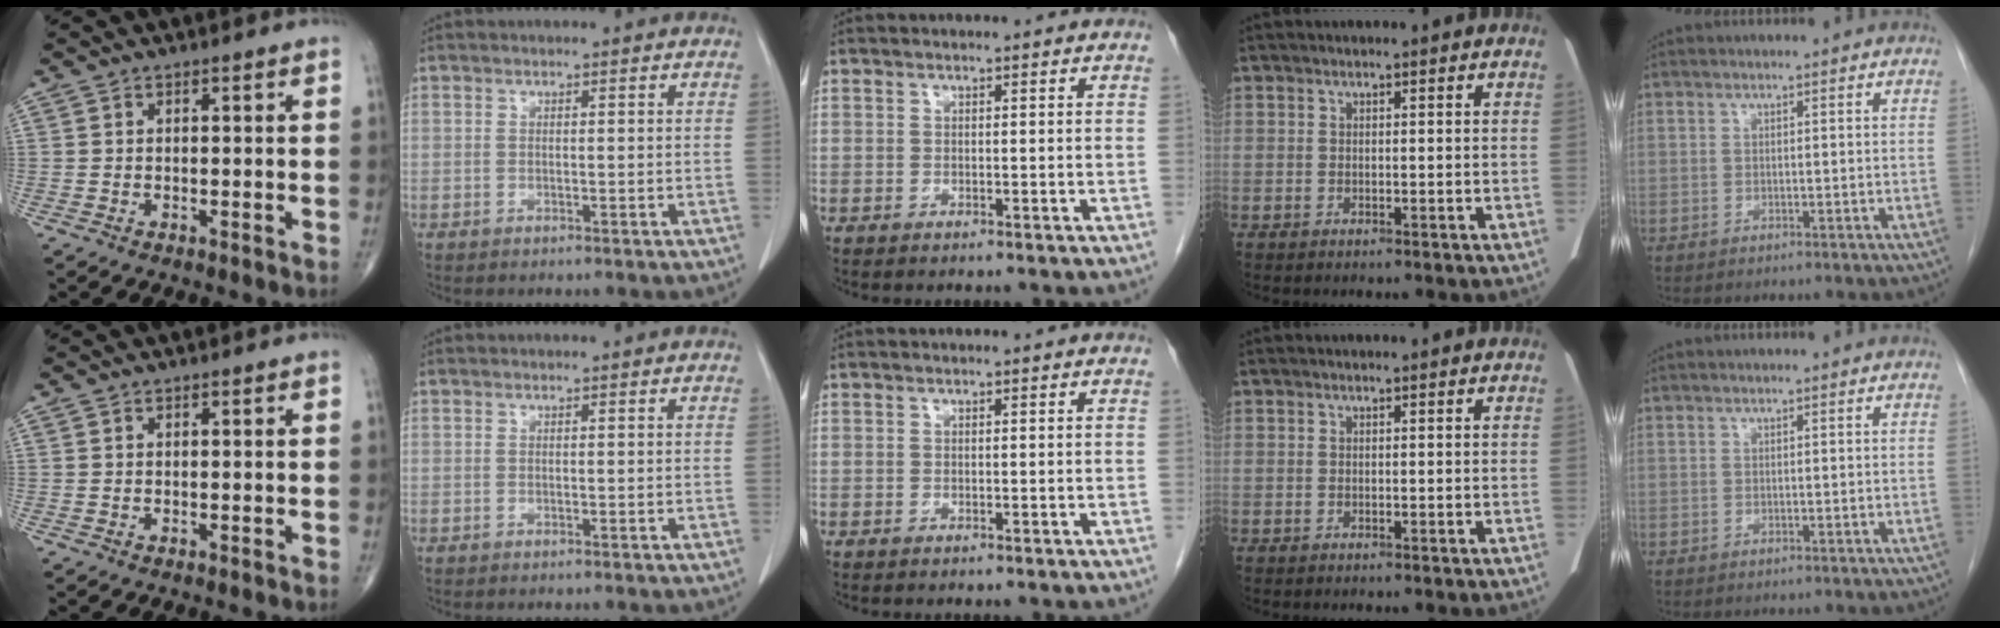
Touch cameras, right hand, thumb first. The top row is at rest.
{}